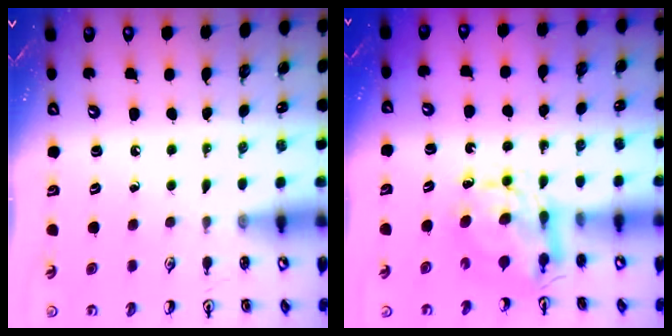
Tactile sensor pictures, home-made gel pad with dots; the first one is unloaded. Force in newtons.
{"total": 6.8, "press": 6.8, "slide": 0.6}